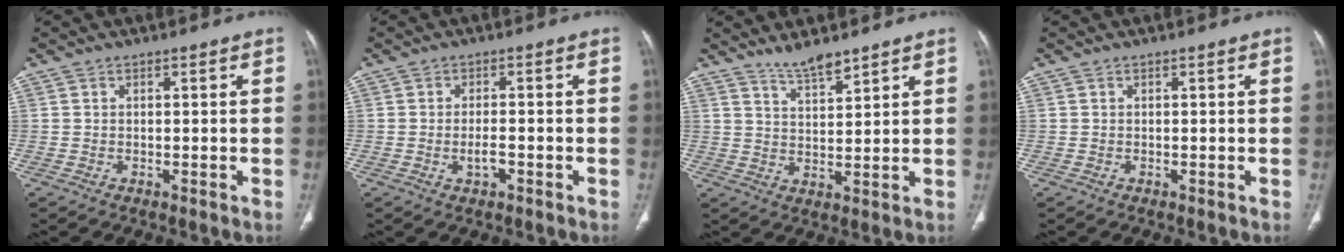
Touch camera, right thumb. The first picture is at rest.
{"total": 2.7, "force": [-1.1, 1.1, 2.3], "torque": [-0.043, 0.003, -0.017]}
{"total": 5.1, "force": [4.5, 0.7, 2.3], "torque": [-0.032, -0.031, 0.087]}
{"total": 0.0}